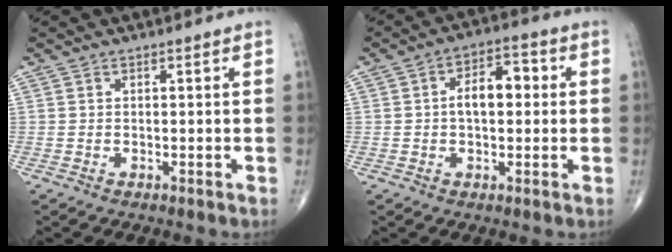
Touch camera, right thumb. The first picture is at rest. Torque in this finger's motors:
{"motor_torque": [0.90, 1.22, 0.68, -0.11, 0.01]}